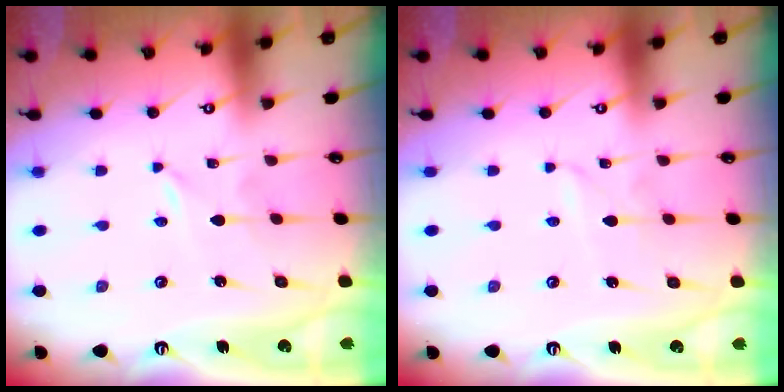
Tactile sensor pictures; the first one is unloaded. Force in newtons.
{"total": 1.6, "press": 1.5, "slide": 0.1}